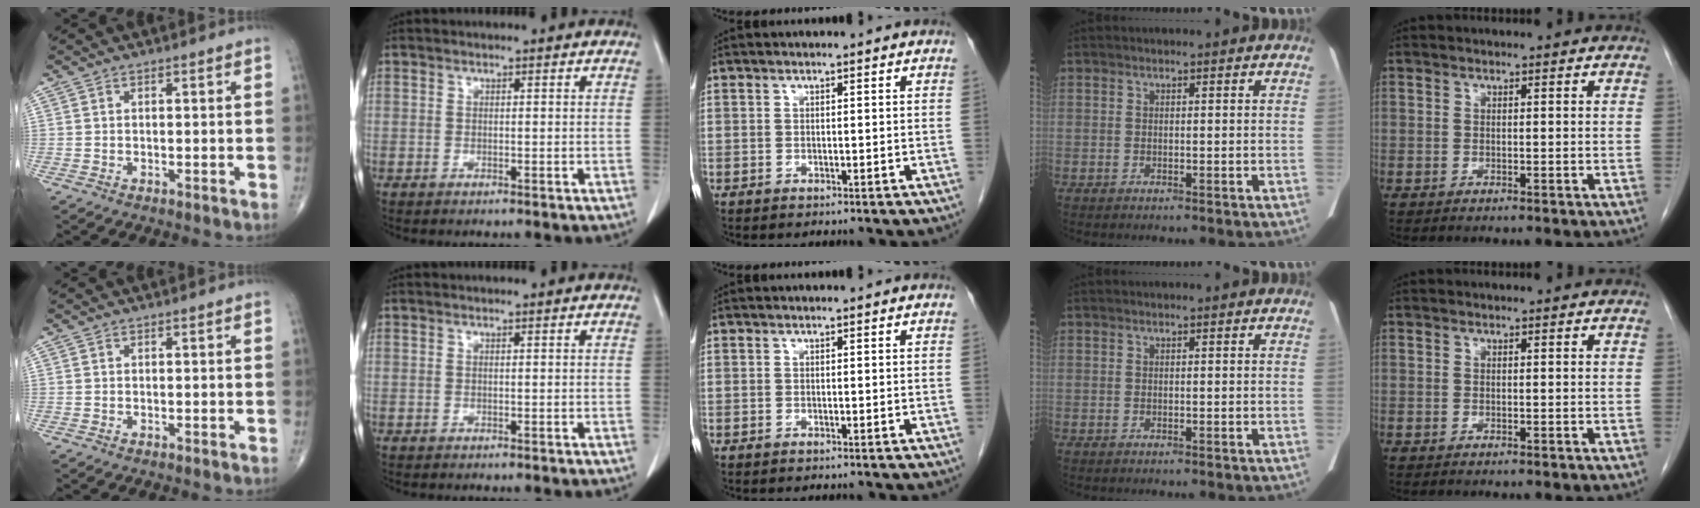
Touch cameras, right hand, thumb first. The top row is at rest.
{}